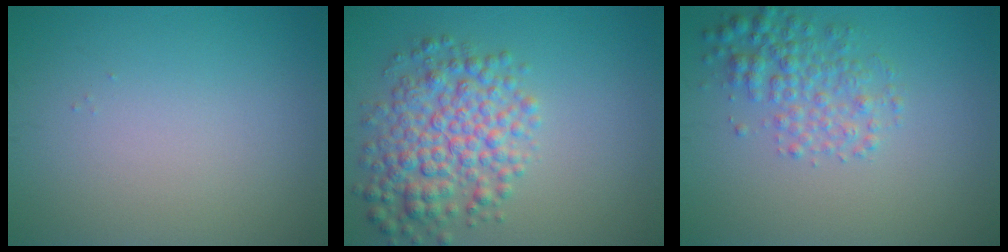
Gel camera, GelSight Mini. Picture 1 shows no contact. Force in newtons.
{"total": 6.0, "press": 6.0, "slide": 0.0}
{"total": 3.3, "press": 3.3, "slide": 0.1}